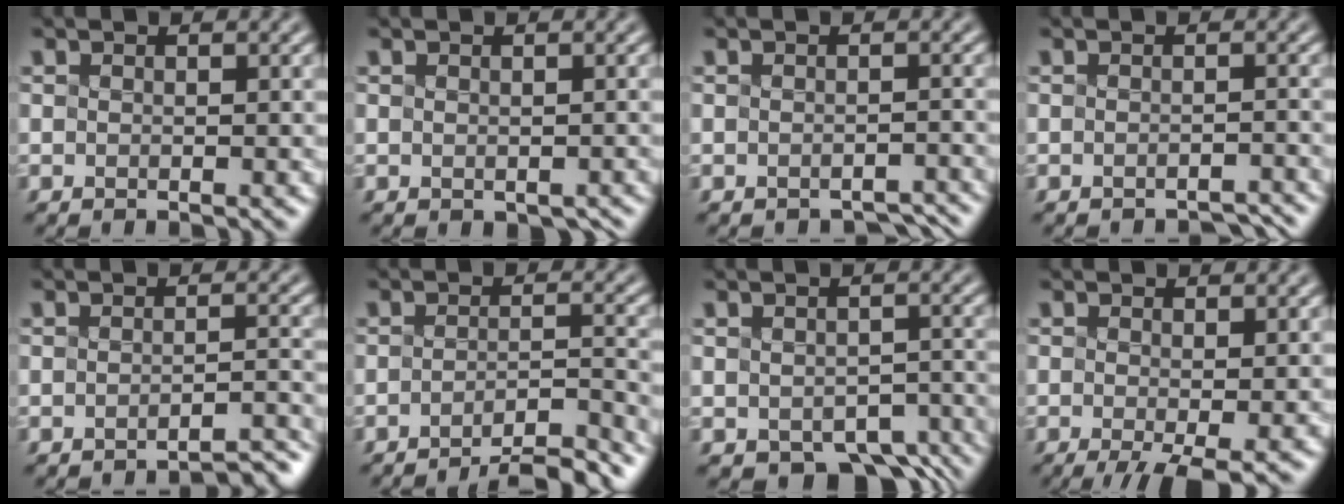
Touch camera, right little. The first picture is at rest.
{"total": 0.9, "force": [-0.3, 0.5, 0.6], "torque": [-0.010, -0.007, -0.001]}
{"total": 1.5, "force": [-1.5, 0.4, 0.3], "torque": [0.000, 0.000, -0.017]}
{"total": 1.8, "force": [-1.8, 0.1, 0.2], "torque": [0.003, 0.003, -0.021]}
{"total": 3.1, "force": [-2.9, 0.4, 1.1], "torque": [-0.002, 0.012, -0.041]}
{"total": 6.2, "force": [-5.2, 1.1, 3.2], "torque": [-0.035, 0.007, -0.075]}
{"total": 5.4, "force": [-3.3, 3.0, 3.1], "torque": [-0.031, -0.018, -0.042]}
{"total": 3.4, "force": [-1.2, 0.7, 3.1], "torque": [-0.056, -0.011, -0.022]}